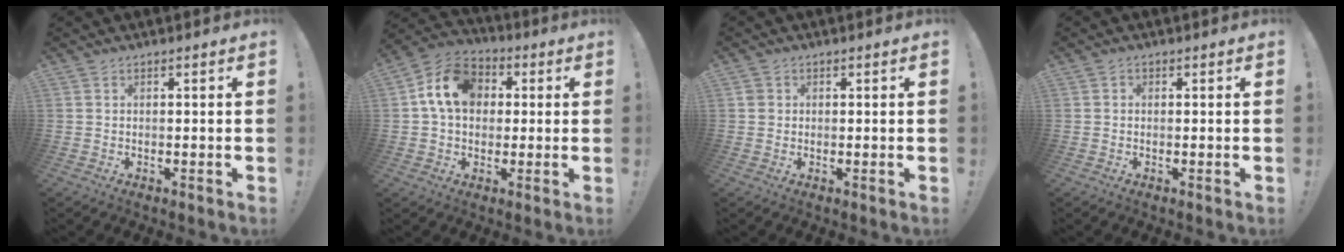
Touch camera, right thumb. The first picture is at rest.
{"total": 14.1, "force": [3.2, 10.9, 8.3], "torque": [-0.131, 0.010, 0.065]}
{"total": 2.1, "force": [0.6, 1.9, 0.7], "torque": [-0.009, 0.003, 0.011]}
{"total": 0.8, "force": [-0.2, 0.7, 0.2], "torque": [-0.005, 0.003, -0.004]}